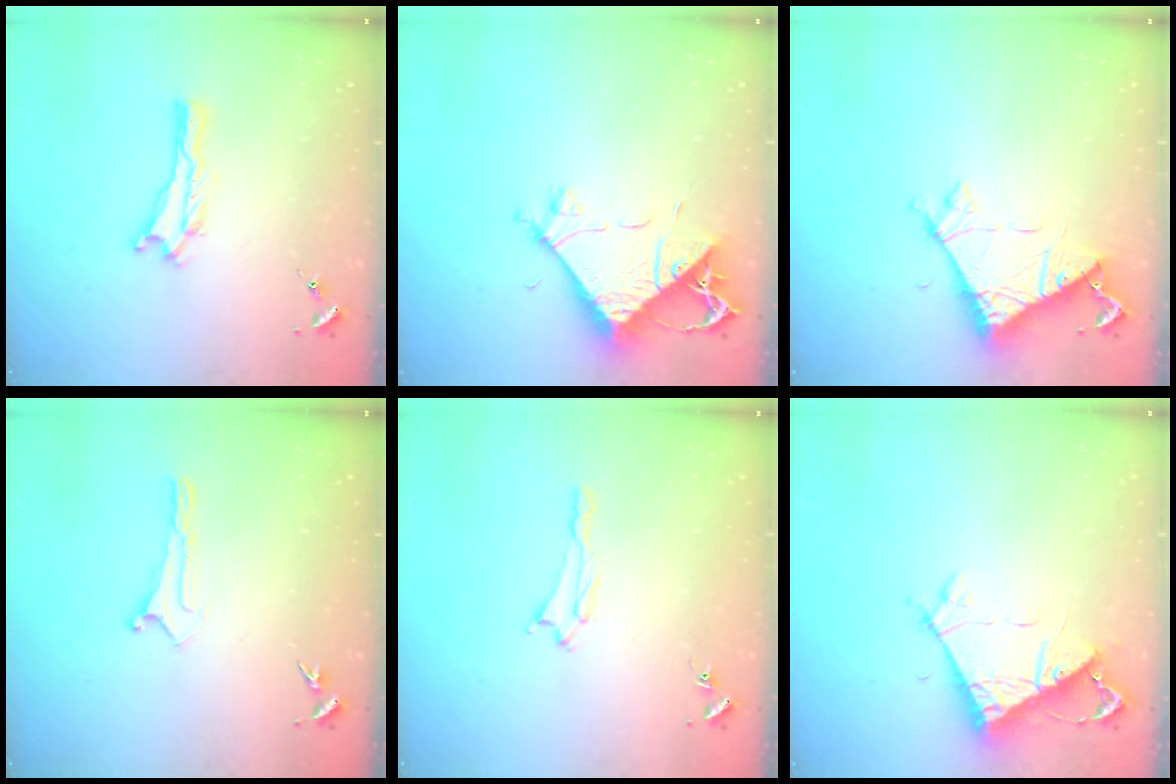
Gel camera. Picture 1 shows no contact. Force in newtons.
{"total": 7.6, "press": 7.5, "slide": 1.2}
{"total": 6.9, "press": 6.9, "slide": 0.5}
{"total": 0.0}
{"total": 1.3, "press": 1.3, "slide": 0.1}
{"total": 7.1, "press": 7.0, "slide": 0.5}